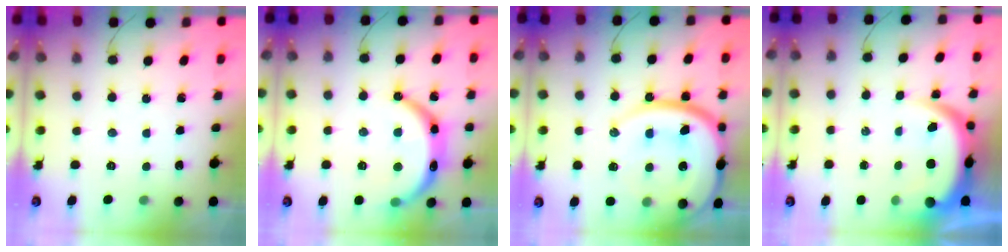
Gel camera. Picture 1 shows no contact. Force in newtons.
{"total": 14.4, "press": 14.3, "slide": 1.8}
{"total": 28.1, "press": 27.7, "slide": 4.8}
{"total": 8.8, "press": 8.7, "slide": 0.8}